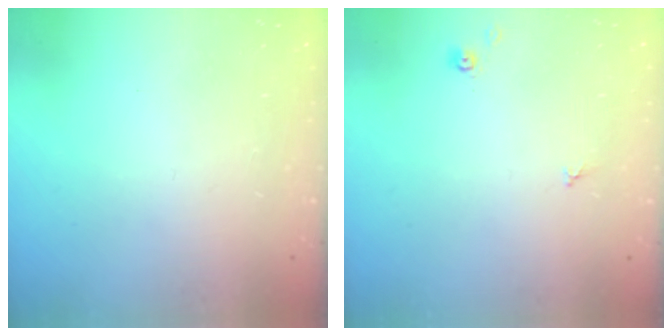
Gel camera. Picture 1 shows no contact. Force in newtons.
{"total": 2.2, "press": 2.1, "slide": 0.3}